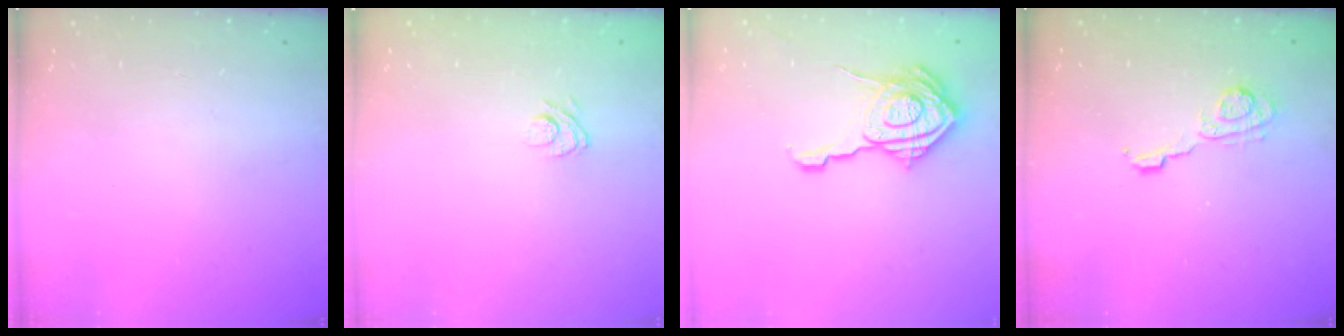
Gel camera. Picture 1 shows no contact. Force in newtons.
{"total": 6.1, "press": 5.9, "slide": 1.3}
{"total": 17.3, "press": 17.3, "slide": 0.6}
{"total": 5.3, "press": 5.2, "slide": 0.8}